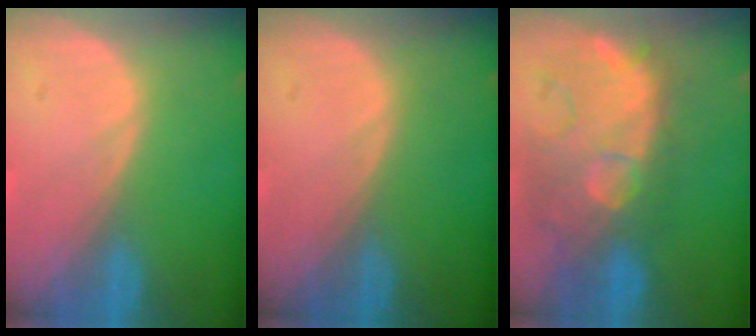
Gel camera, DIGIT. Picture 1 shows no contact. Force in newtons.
{"total": 0.0}
{"total": 10.8, "press": 10.1, "slide": 3.8}